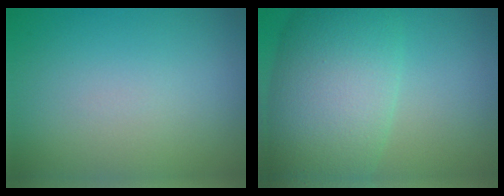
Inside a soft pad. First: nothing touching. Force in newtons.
{"total": 10.7, "press": 10.7, "slide": 0.2}